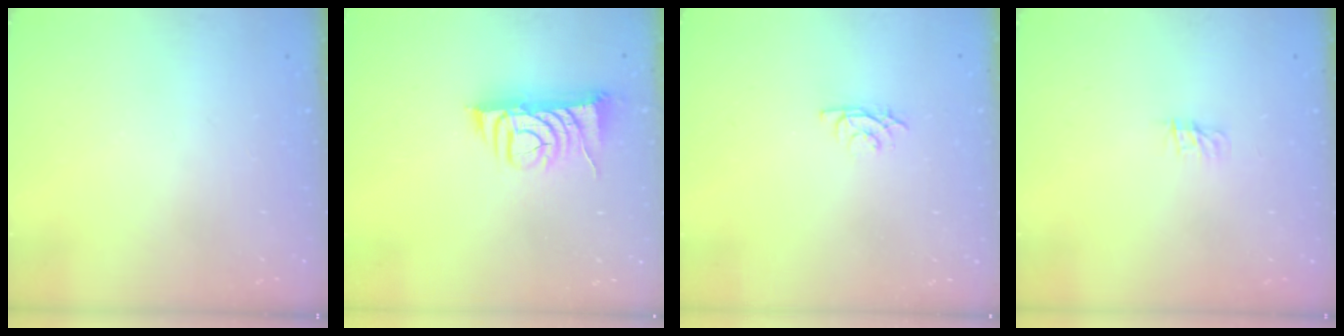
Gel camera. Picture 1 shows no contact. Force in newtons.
{"total": 8.2, "press": 8.1, "slide": 1.2}
{"total": 3.0, "press": 3.0, "slide": 0.5}
{"total": 0.0}